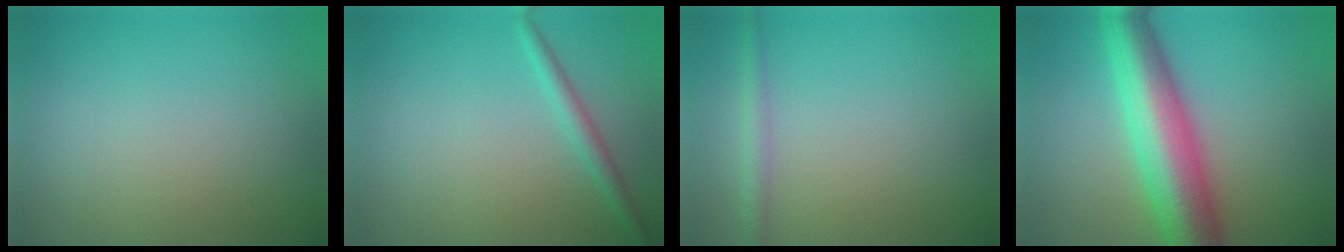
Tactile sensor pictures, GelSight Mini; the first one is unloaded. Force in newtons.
{"total": 1.7, "press": 1.7, "slide": 0.1}
{"total": 1.6, "press": 1.6, "slide": 0.1}
{"total": 10.1, "press": 10.1, "slide": 0.1}